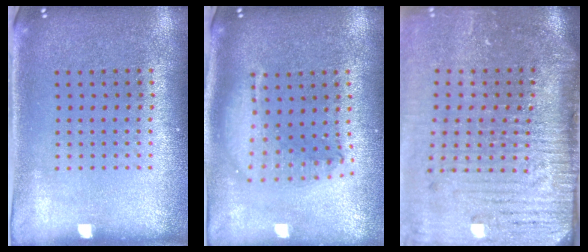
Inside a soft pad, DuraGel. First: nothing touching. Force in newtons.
{"total": 1.9, "press": 1.5, "slide": 1.1}
{"total": 5.2, "press": 4.3, "slide": 2.9}